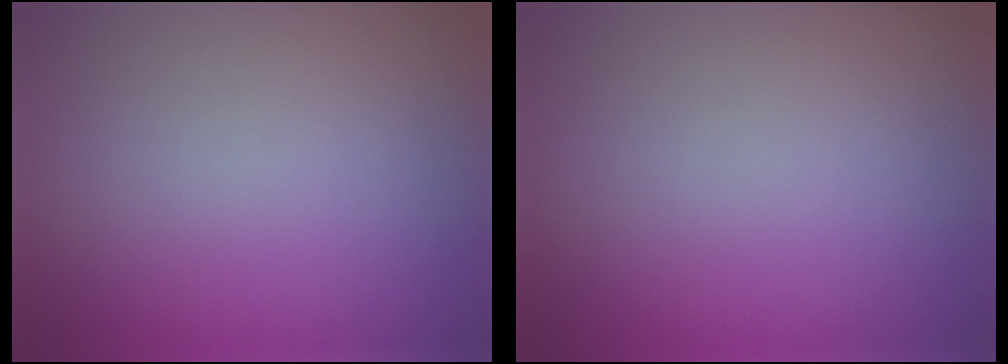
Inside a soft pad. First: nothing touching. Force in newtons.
{"total": 0.0}